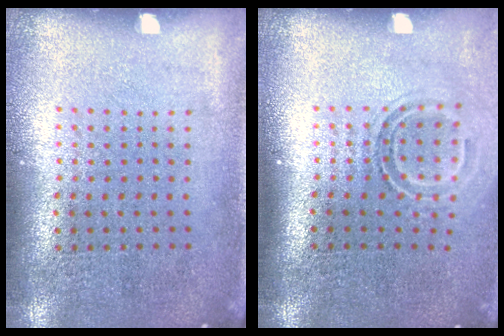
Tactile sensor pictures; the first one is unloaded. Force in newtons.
{"total": 1.7, "press": 1.2, "slide": 1.2}